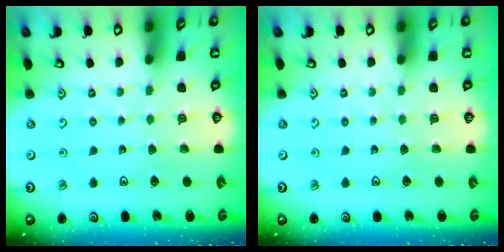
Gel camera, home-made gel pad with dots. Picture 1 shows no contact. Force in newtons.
{"total": 0.0}